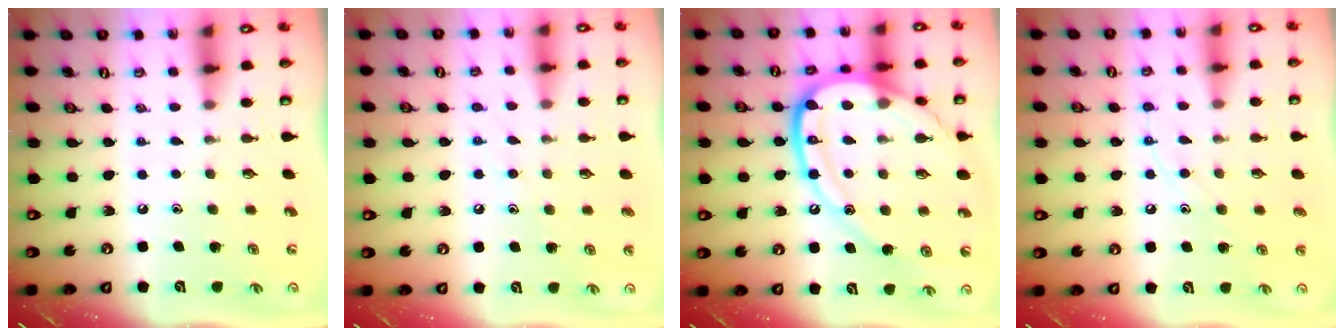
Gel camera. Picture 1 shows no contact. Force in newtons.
{"total": 6.1, "press": 6.1, "slide": 0.6}
{"total": 22.2, "press": 22.0, "slide": 2.2}
{"total": 7.8, "press": 7.8, "slide": 0.7}